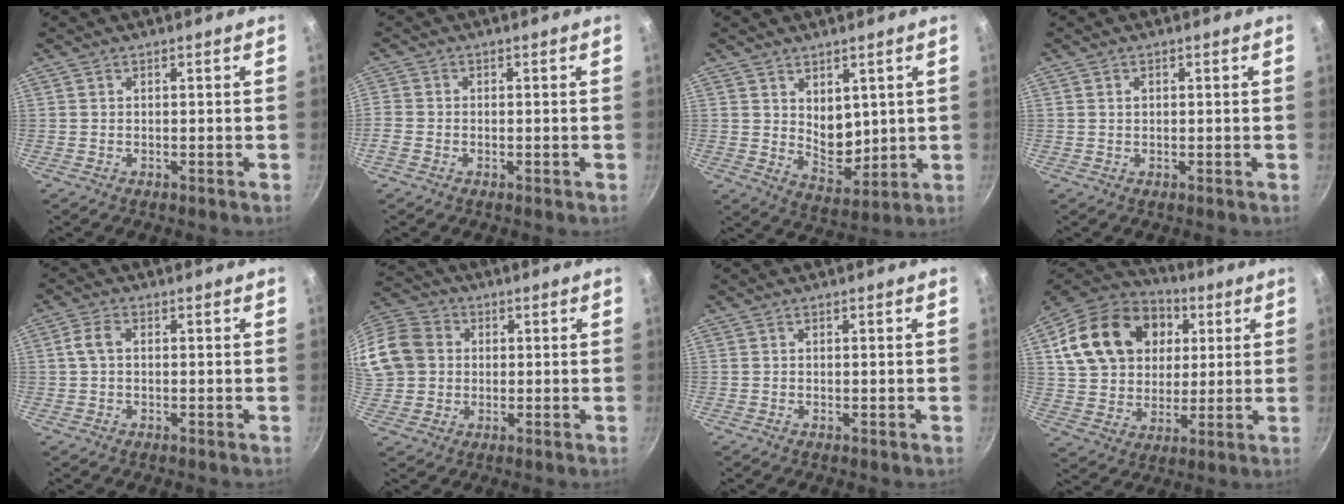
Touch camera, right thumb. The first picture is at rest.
{"total": 2.9, "force": [-1.4, 2.1, 1.4], "torque": [-0.030, 0.003, -0.031]}
{"total": 7.7, "force": [2.6, 5.3, 5.0], "torque": [-0.051, -0.039, 0.055]}
{"total": 0.9, "force": [0.3, 0.7, 0.5], "torque": [-0.007, 0.003, 0.004]}
{"total": 3.3, "force": [0.3, 2.1, 2.5], "torque": [-0.052, 0.013, 0.003]}
{"total": 21.0, "force": [3.0, 18.2, 10.1], "torque": [-0.245, 0.046, 0.051]}
{"total": 0.0}
{"total": 23.1, "force": [6.7, 17.5, 13.6], "torque": [-0.224, 0.011, 0.120]}